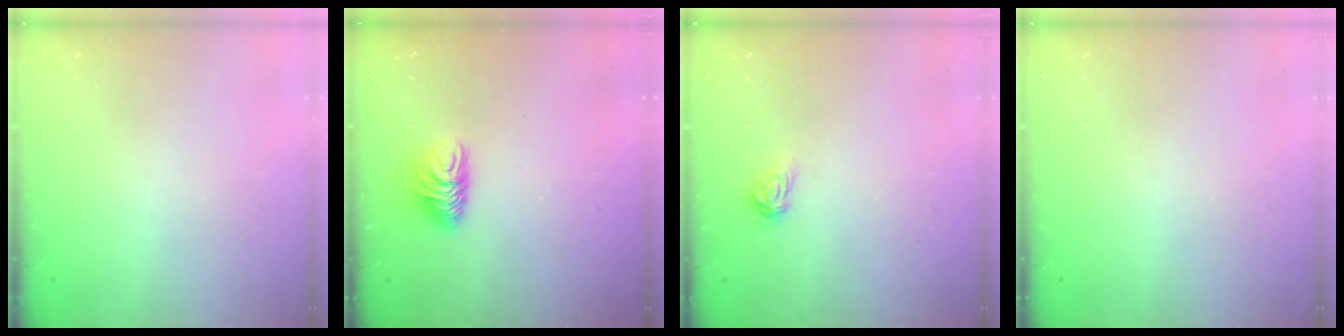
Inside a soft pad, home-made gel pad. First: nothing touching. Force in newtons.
{"total": 8.7, "press": 8.7, "slide": 0.7}
{"total": 3.4, "press": 3.4, "slide": 0.3}
{"total": 0.0}